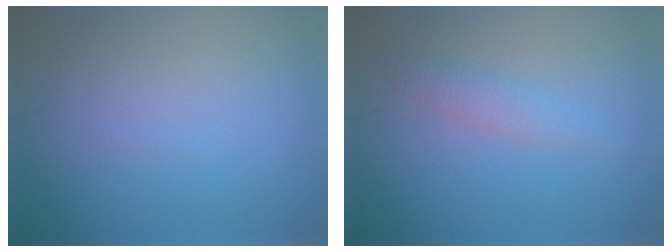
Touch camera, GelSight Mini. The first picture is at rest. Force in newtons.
{"total": 1.8, "press": 1.8, "slide": 0.0}